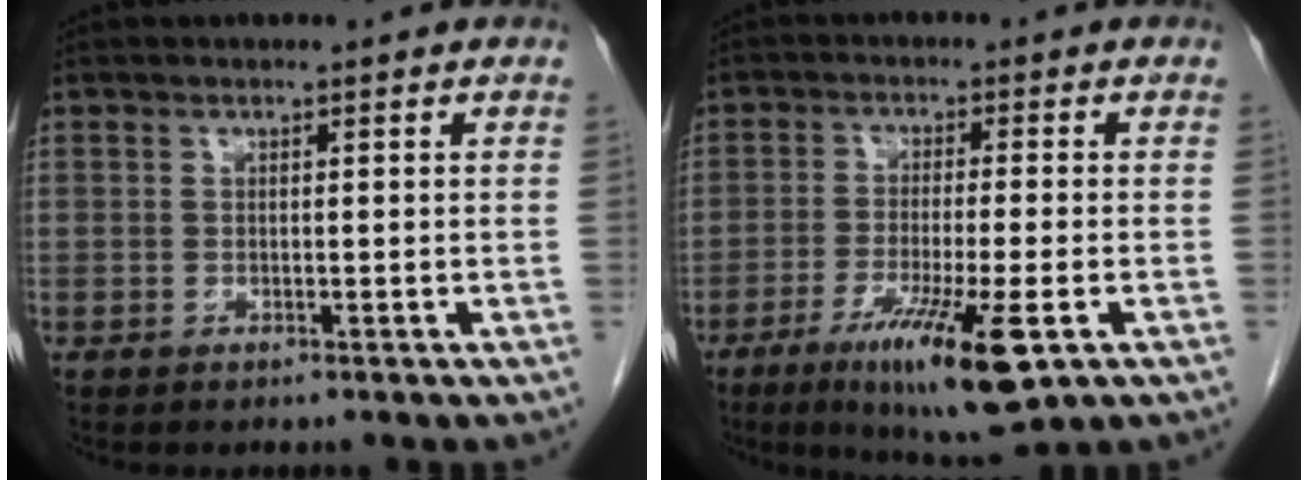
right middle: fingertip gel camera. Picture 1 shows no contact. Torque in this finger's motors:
{"motor_torque": [1.08, -1.06, 0.42, 0.10]}